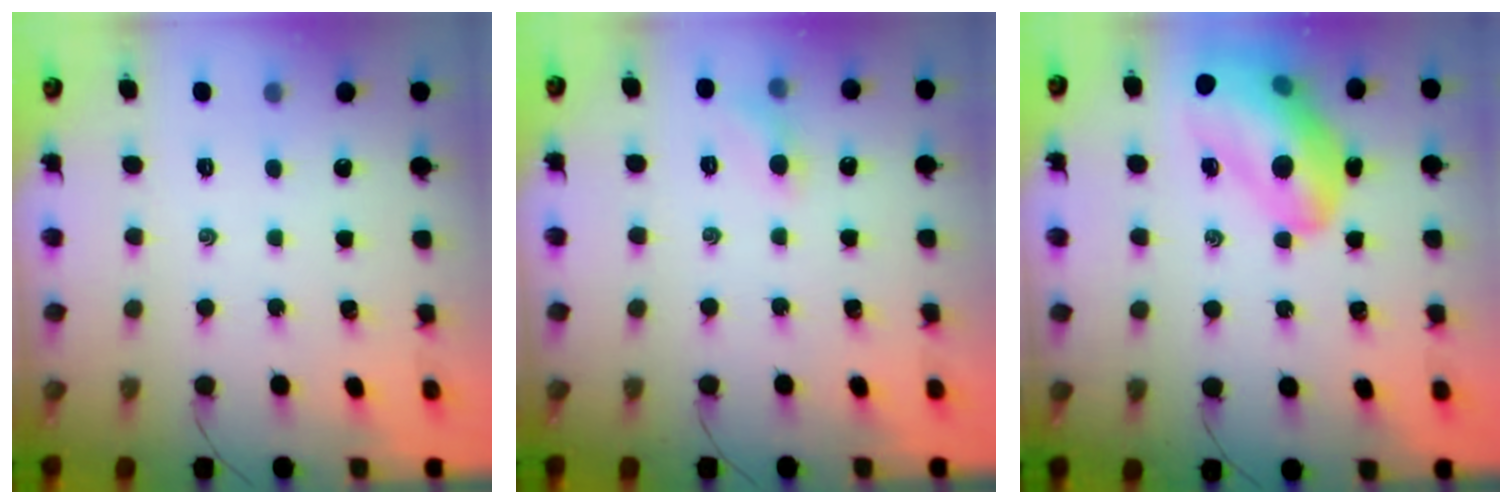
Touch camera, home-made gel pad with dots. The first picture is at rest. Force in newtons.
{"total": 4.6, "press": 4.4, "slide": 1.5}
{"total": 21.7, "press": 21.3, "slide": 4.2}